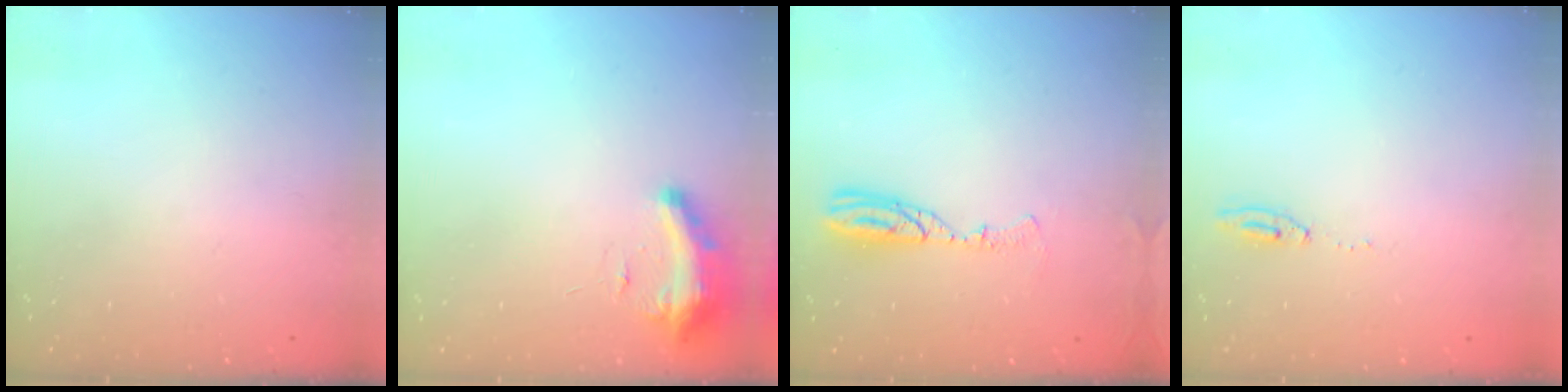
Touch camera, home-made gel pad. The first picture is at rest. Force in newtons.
{"total": 9.3, "press": 9.2, "slide": 0.9}
{"total": 7.4, "press": 7.2, "slide": 1.5}
{"total": 4.8, "press": 4.8, "slide": 0.6}